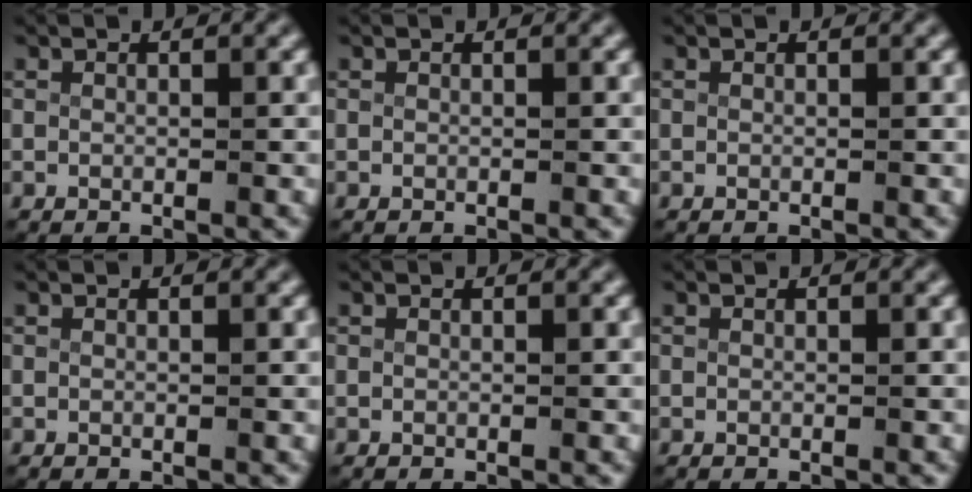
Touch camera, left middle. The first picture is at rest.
{"total": 0.0}
{"total": 0.0}
{"total": 0.0}
{"total": 0.0}
{"total": 0.0}